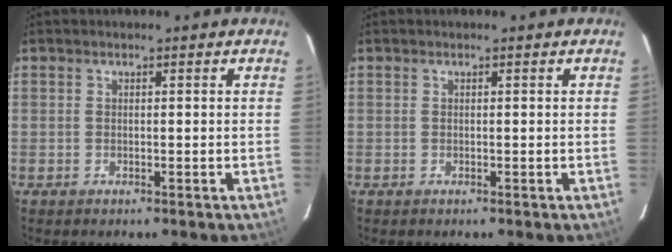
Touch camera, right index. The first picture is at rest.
{"total": 0.0}